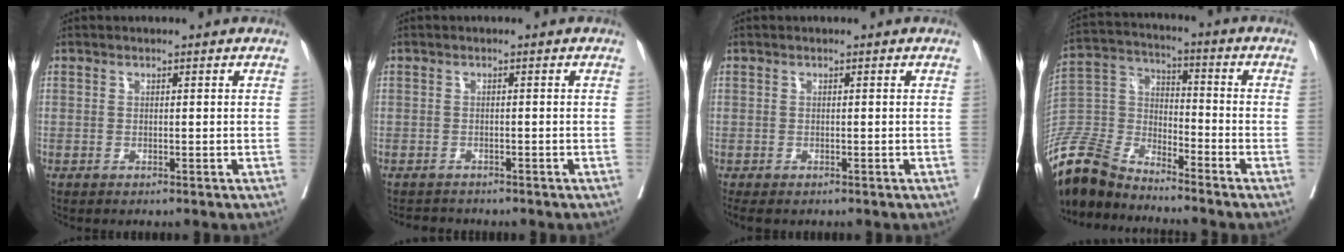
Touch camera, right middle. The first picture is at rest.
{"total": 2.4, "force": [-2.2, 0.8, -0.1], "torque": [-0.001, -0.007, -0.037]}
{"total": 2.4, "force": [-1.9, 1.0, 1.1], "torque": [-0.014, -0.007, -0.026]}
{"total": 13.1, "force": [-12.4, 2.6, 2.9], "torque": [-0.065, 0.013, -0.248]}